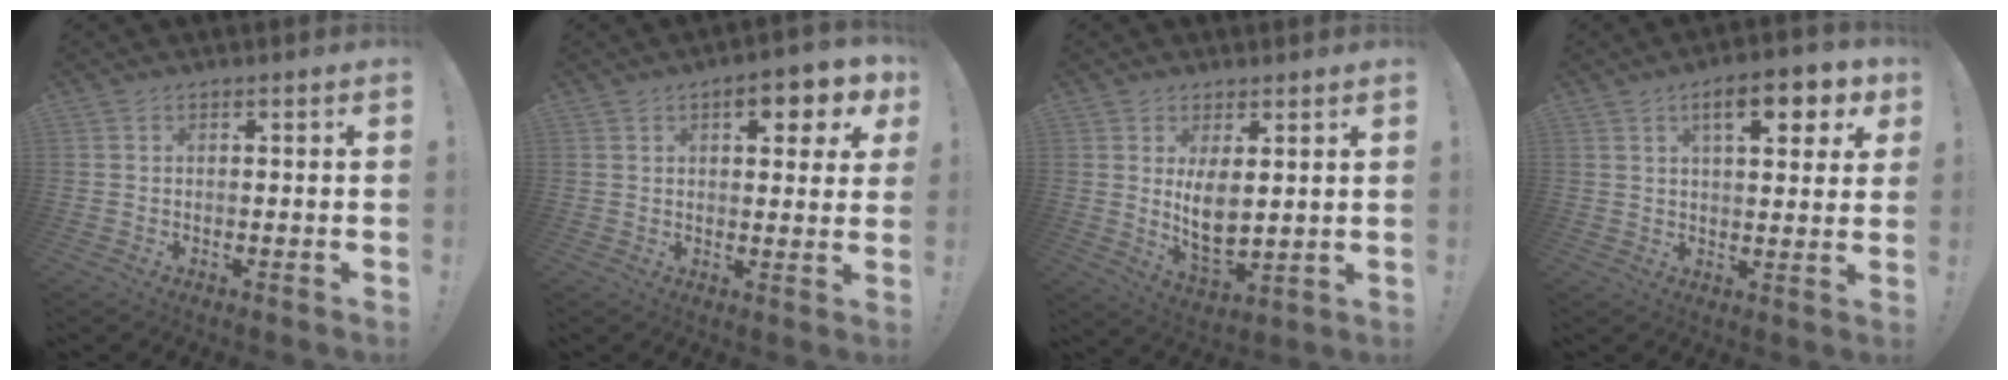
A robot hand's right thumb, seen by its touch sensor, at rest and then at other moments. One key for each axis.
{"total": 8.0, "fx": 3.8, "fy": 3.2, "fz": 6.3, "tx": -0.070, "ty": -0.013, "tz": 0.057}
{"total": 8.5, "fx": 2.4, "fy": 4.3, "fz": 6.9, "tx": -0.128, "ty": -0.024, "tz": 0.047}
{"total": 11.2, "fx": 5.1, "fy": 3.9, "fz": 9.2, "tx": -0.125, "ty": -0.015, "tz": 0.076}